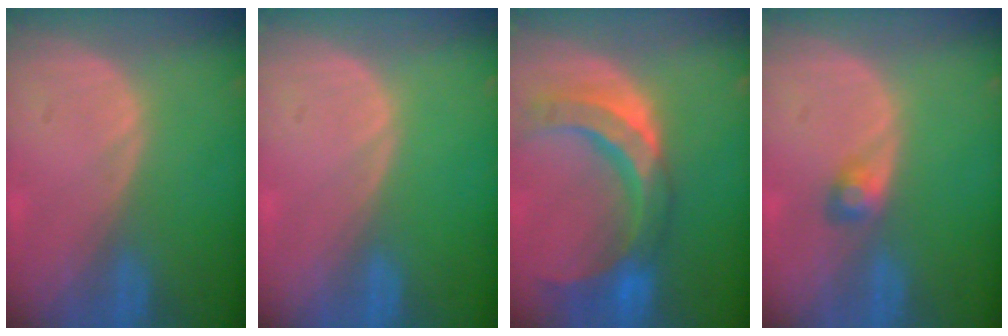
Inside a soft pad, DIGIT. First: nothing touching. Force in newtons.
{"total": 0.0}
{"total": 11.3, "press": 9.6, "slide": 6.1}
{"total": 2.1, "press": 2.1, "slide": 0.2}